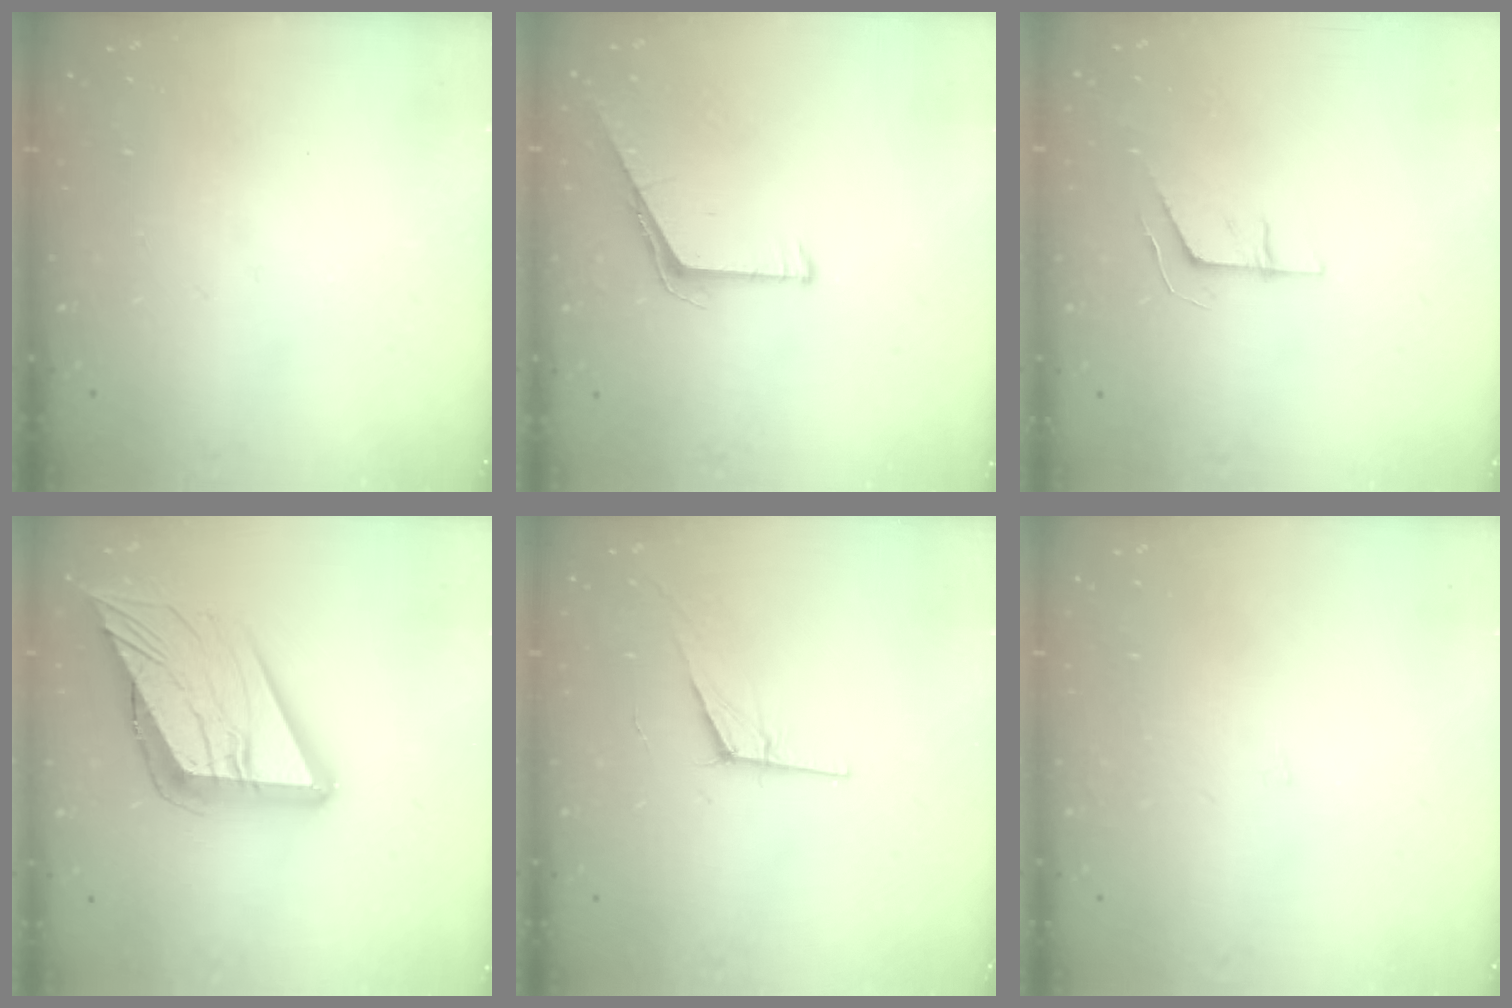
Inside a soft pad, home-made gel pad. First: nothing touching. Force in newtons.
{"total": 5.3, "press": 5.3, "slide": 0.5}
{"total": 4.5, "press": 4.5, "slide": 0.3}
{"total": 24.2, "press": 24.1, "slide": 2.8}
{"total": 7.8, "press": 7.2, "slide": 3.2}
{"total": 0.9, "press": 0.9, "slide": 0.0}